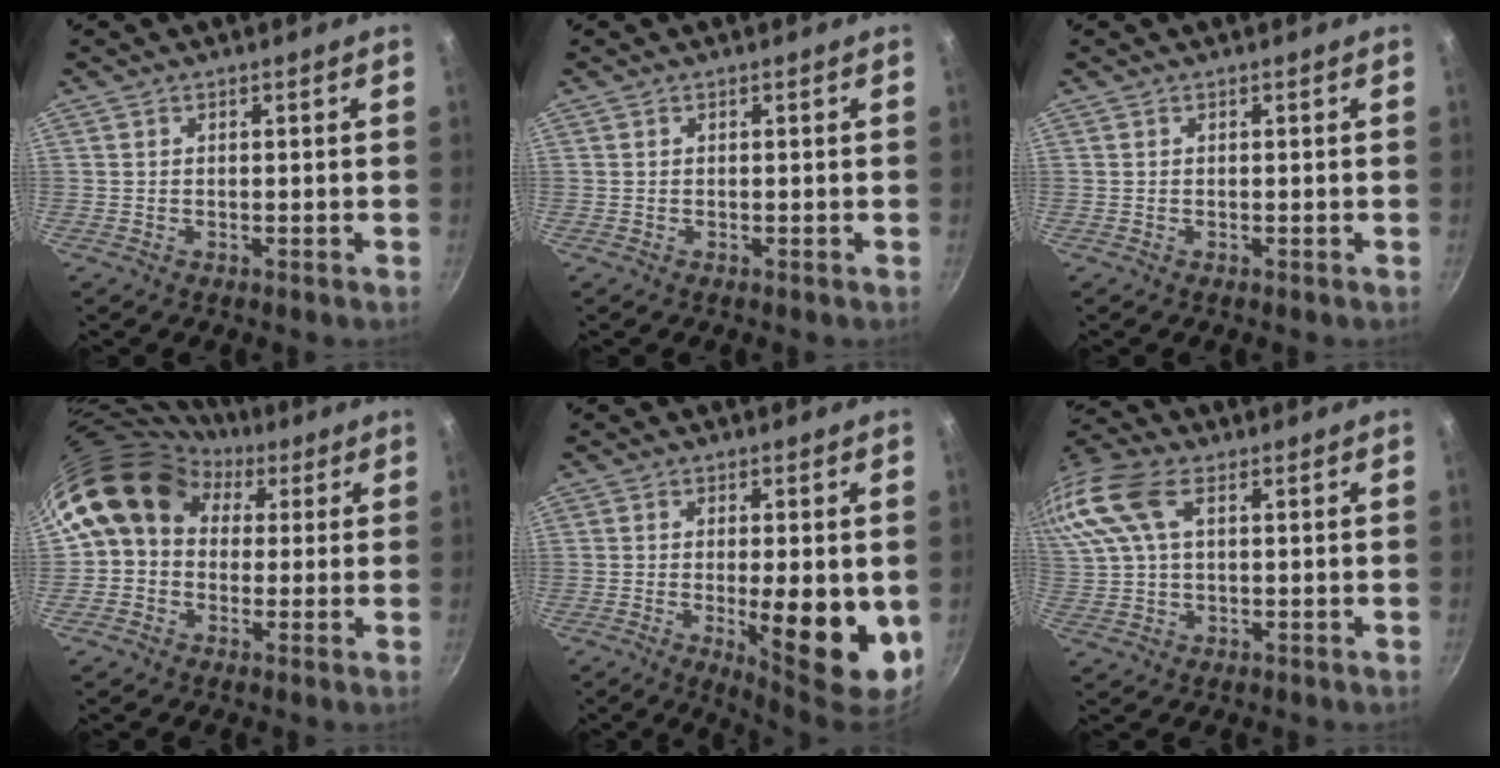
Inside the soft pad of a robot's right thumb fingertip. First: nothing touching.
{"total": 0.0}
{"total": 0.0}
{"total": 13.7, "force": [3.2, 11.3, 7.0], "torque": [-0.094, 0.031, 0.035]}
{"total": 12.3, "force": [-2.1, 3.6, 11.6], "torque": [-0.155, -0.006, -0.019]}
{"total": 15.5, "force": [5.4, 9.0, 11.5], "torque": [-0.259, 0.031, 0.096]}